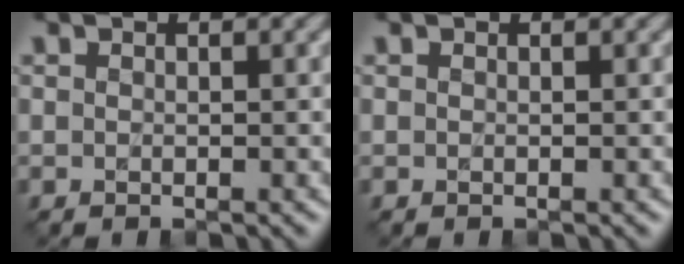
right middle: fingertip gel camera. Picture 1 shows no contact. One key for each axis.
{"total": 0.0}